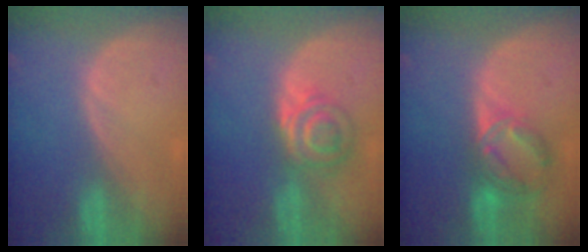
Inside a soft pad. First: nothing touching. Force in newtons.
{"total": 6.0, "press": 5.5, "slide": 2.2}
{"total": 6.9, "press": 6.3, "slide": 2.8}